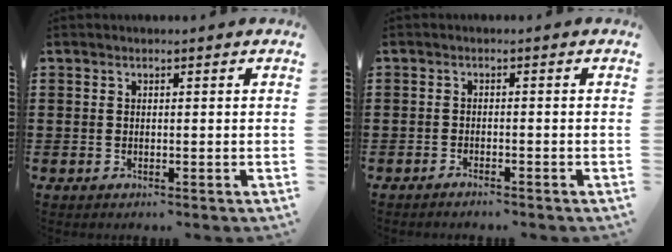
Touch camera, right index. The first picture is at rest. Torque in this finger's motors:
{"motor_torque": [-1.12, 1.02, 0.05, -0.02]}